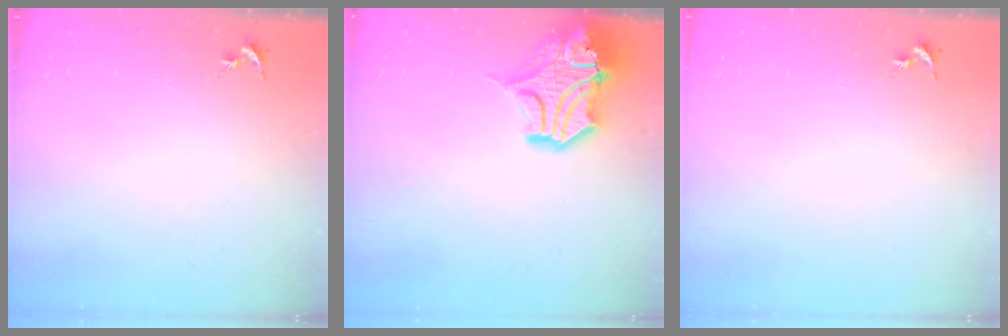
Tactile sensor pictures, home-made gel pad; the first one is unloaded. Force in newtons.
{"total": 16.9, "press": 16.7, "slide": 2.3}
{"total": 0.0}